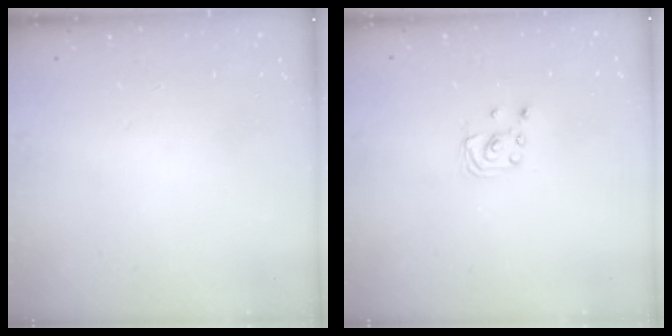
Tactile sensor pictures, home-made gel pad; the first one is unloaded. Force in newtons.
{"total": 1.9, "press": 1.9, "slide": 0.1}